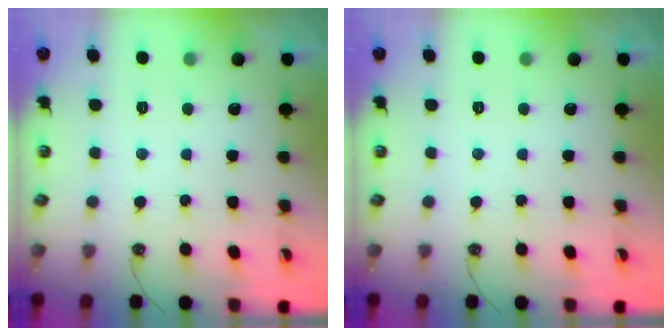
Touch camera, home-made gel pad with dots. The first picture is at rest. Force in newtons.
{"total": 0.0}